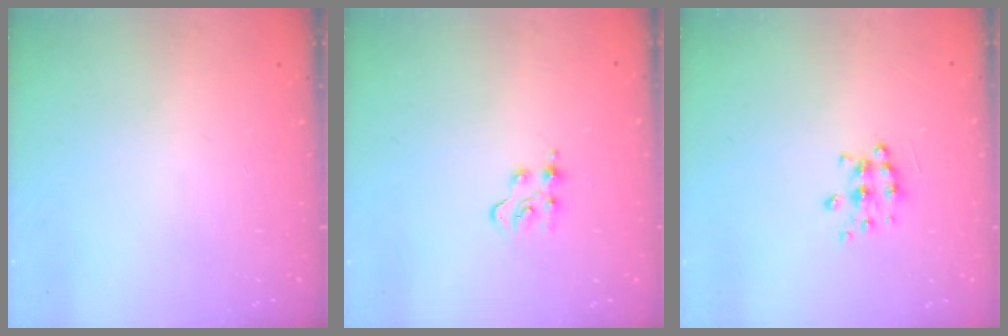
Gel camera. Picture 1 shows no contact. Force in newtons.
{"total": 6.7, "press": 6.7, "slide": 0.5}
{"total": 6.5, "press": 6.4, "slide": 0.8}